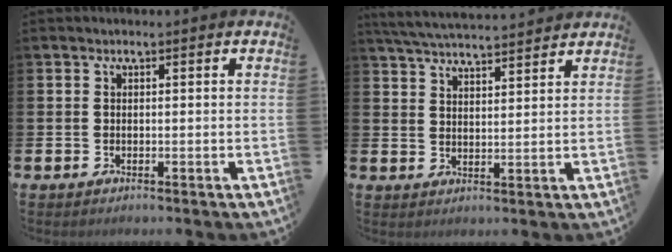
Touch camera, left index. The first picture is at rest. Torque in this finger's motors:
{"motor_torque": [0.54, -0.73, 0.09, 0.06]}